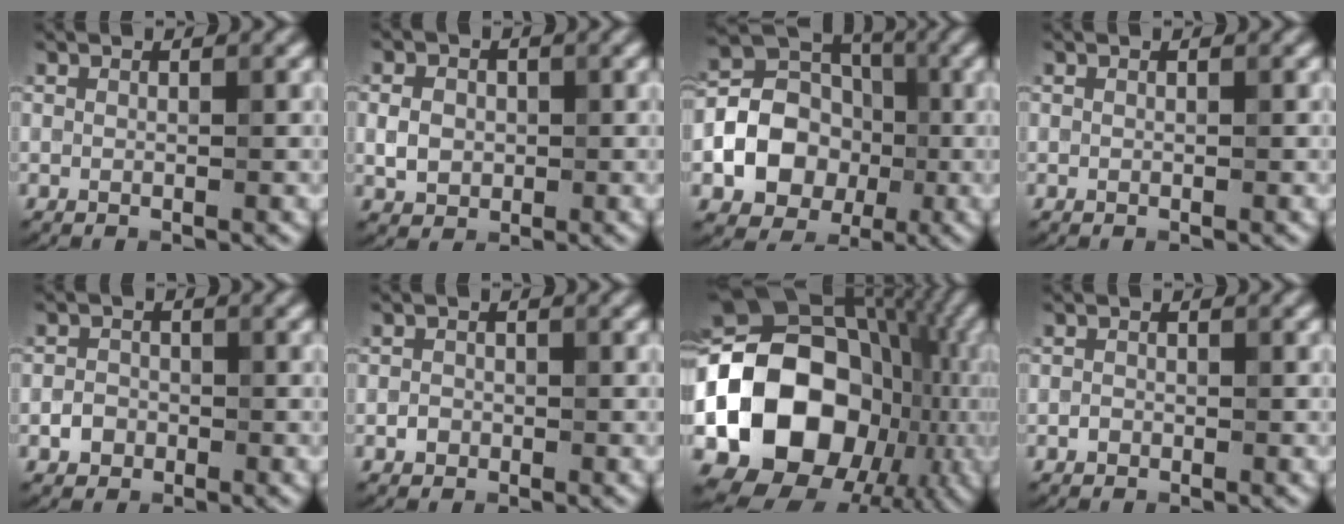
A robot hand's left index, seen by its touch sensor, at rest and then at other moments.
{"total": 2.4, "force": [-0.1, 2.1, 1.3], "torque": [-0.024, -0.001, -0.005]}
{"total": 8.4, "force": [-1.8, 6.8, 4.6], "torque": [-0.063, -0.007, -0.050]}
{"total": 0.0}
{"total": 1.7, "force": [-0.7, 1.4, 0.6], "torque": [-0.003, 0.000, -0.016]}
{"total": 1.0, "force": [-0.4, 0.8, 0.3], "torque": [0.000, -0.001, -0.009]}
{"total": 17.5, "force": [-2.8, 13.9, 10.3], "torque": [-0.175, -0.003, -0.057]}
{"total": 0.7, "force": [-0.3, 0.5, 0.2], "torque": [-0.001, -0.002, -0.007]}